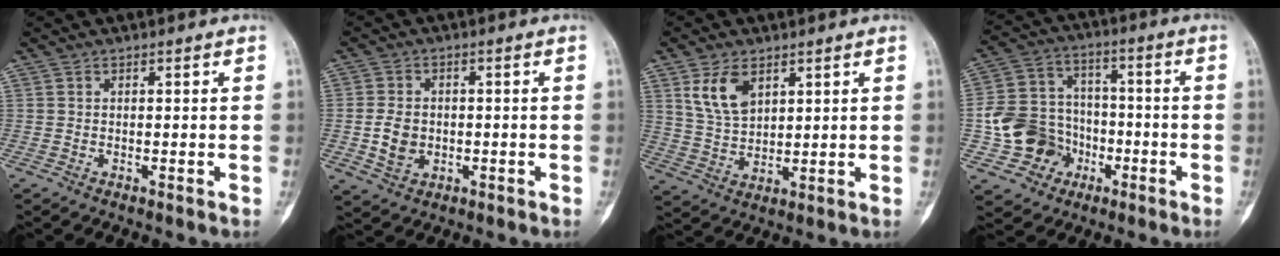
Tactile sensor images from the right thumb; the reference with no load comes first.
{"total": 5.8, "force": [-1.0, 4.5, 3.6], "torque": [-0.050, 0.002, -0.014]}
{"total": 8.5, "force": [3.8, 5.0, 5.7], "torque": [-0.096, -0.014, 0.082]}
{"total": 13.3, "force": [-4.1, 11.7, 4.7], "torque": [-0.048, 0.045, -0.066]}